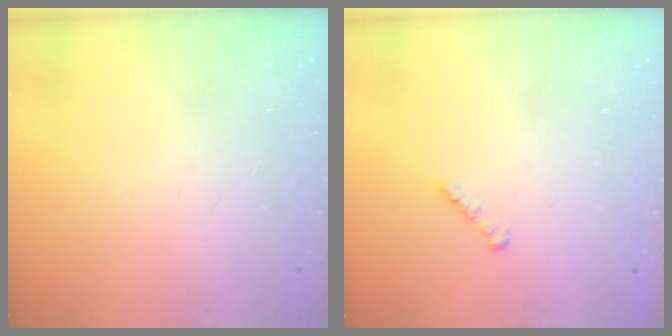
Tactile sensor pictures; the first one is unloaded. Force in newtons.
{"total": 1.6, "press": 1.5, "slide": 0.5}